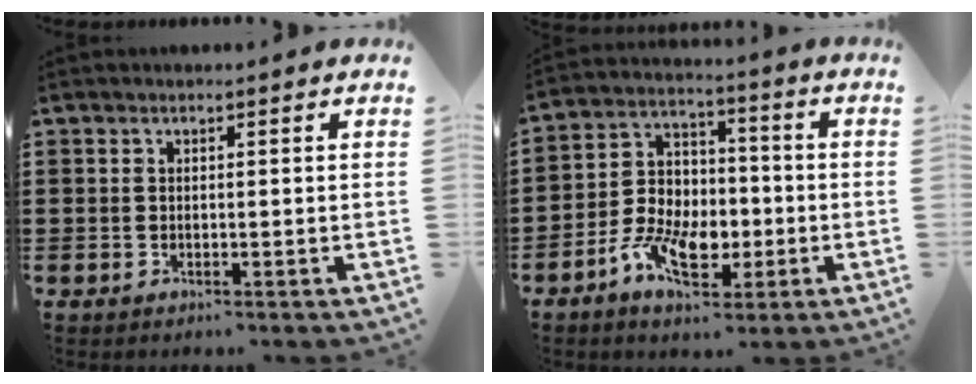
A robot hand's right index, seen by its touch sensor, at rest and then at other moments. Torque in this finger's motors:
{"motor_torque": [1.59, 0.55, 0.95, 0.21]}